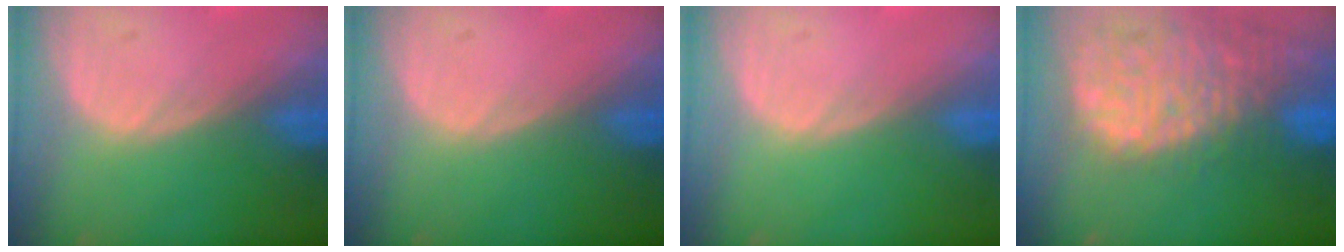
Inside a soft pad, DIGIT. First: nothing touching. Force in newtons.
{"total": 0.0}
{"total": 0.0}
{"total": 14.2, "press": 11.8, "slide": 7.9}